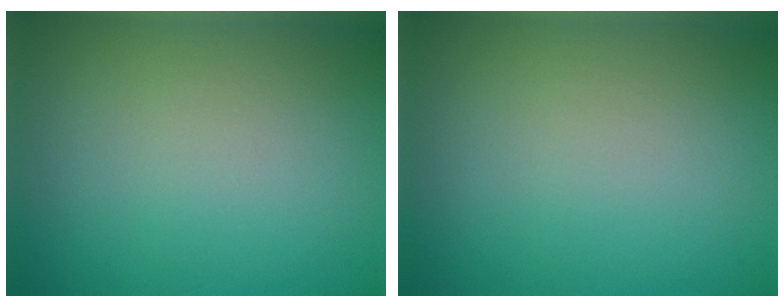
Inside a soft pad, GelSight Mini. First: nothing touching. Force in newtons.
{"total": 0.0}